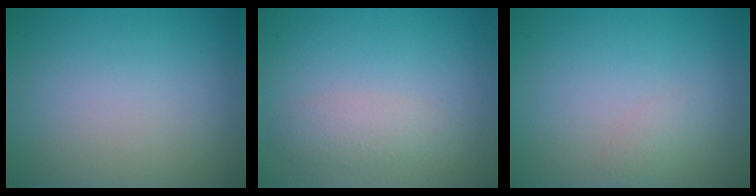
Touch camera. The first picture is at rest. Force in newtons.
{"total": 1.8, "press": 1.8, "slide": 0.0}
{"total": 1.0, "press": 1.0, "slide": 0.1}